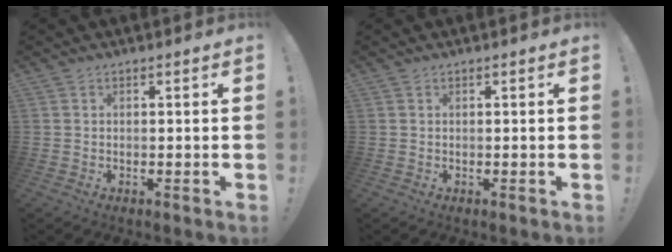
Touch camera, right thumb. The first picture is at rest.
{"total": 0.0}